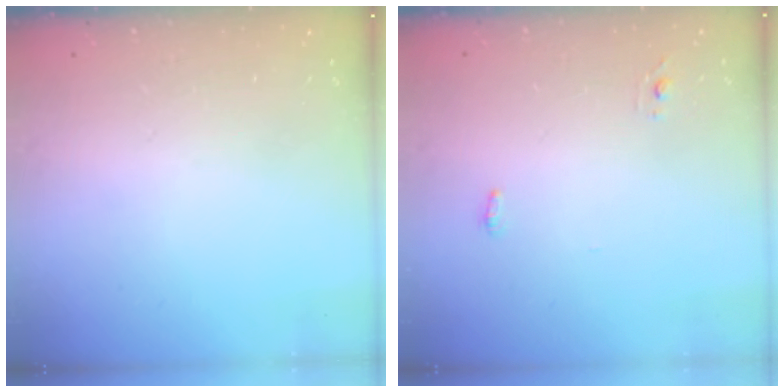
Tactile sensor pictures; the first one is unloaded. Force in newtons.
{"total": 7.6, "press": 3.8, "slide": 6.6}